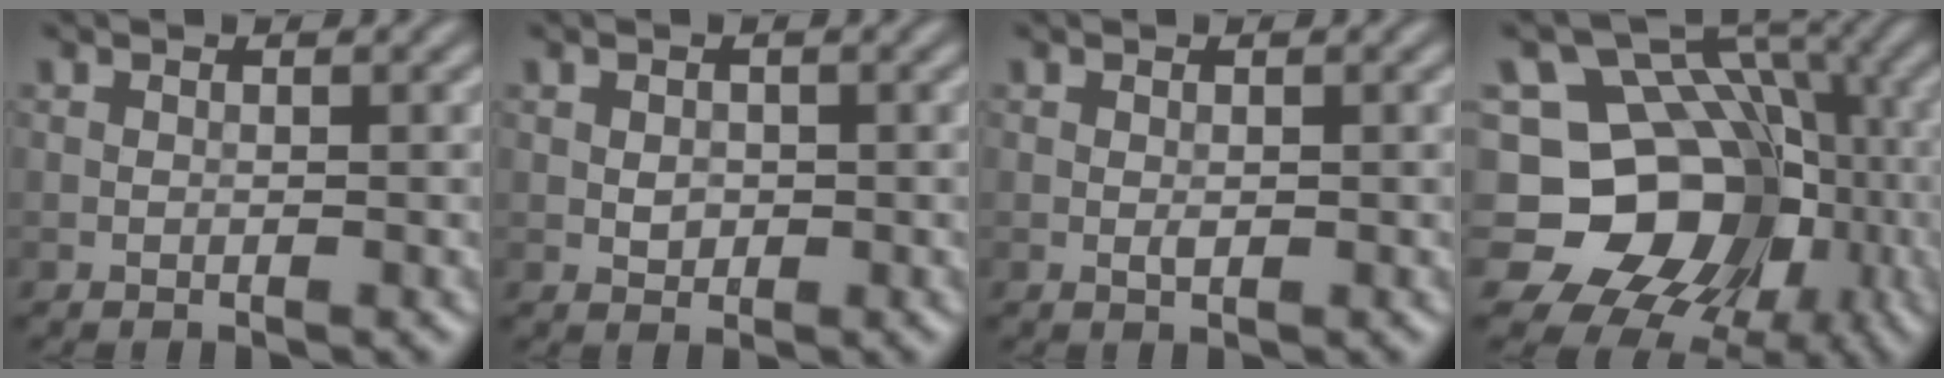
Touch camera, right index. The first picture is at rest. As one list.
[{"total": 1.1, "force": [0.1, 0.9, 0.6], "torque": [-0.011, -0.003, 0.004]}, {"total": 0.6, "force": [0.0, 0.3, 0.5], "torque": [-0.009, -0.001, 0.000]}, {"total": 15.0, "force": [-3.8, 12.6, 7.3], "torque": [-0.128, 0.012, -0.087]}]